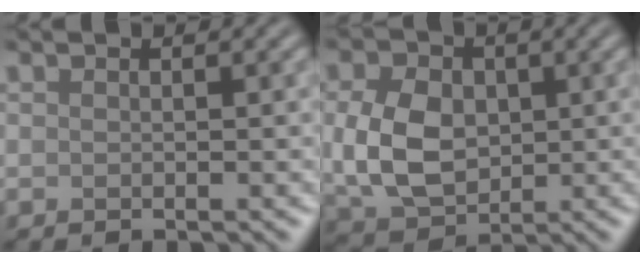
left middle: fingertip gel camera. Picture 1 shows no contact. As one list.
[{"total": 6.7, "force": [0.3, 4.9, 4.6], "torque": [-0.104, 0.003, 0.004]}]